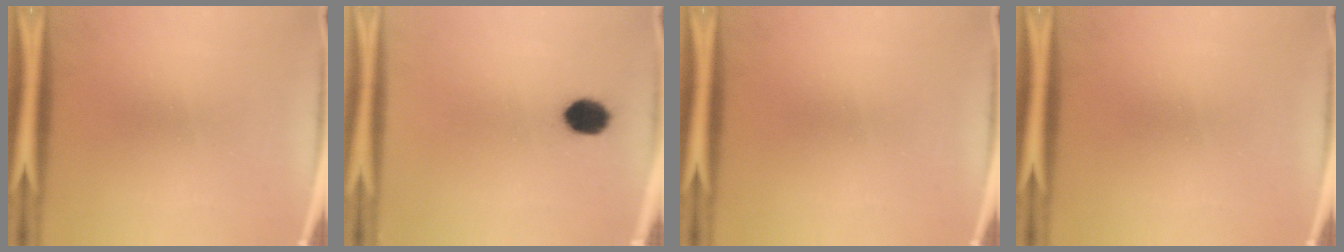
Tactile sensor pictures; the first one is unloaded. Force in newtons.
{"total": 5.7}
{"total": 0.0}
{"total": 0.0}